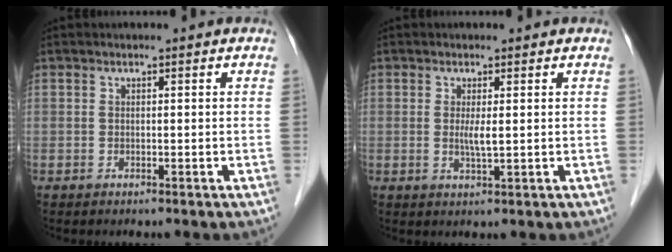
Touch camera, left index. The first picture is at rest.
{"total": 2.3, "force": [0.2, 0.2, 2.2], "torque": [-0.049, -0.005, 0.005]}